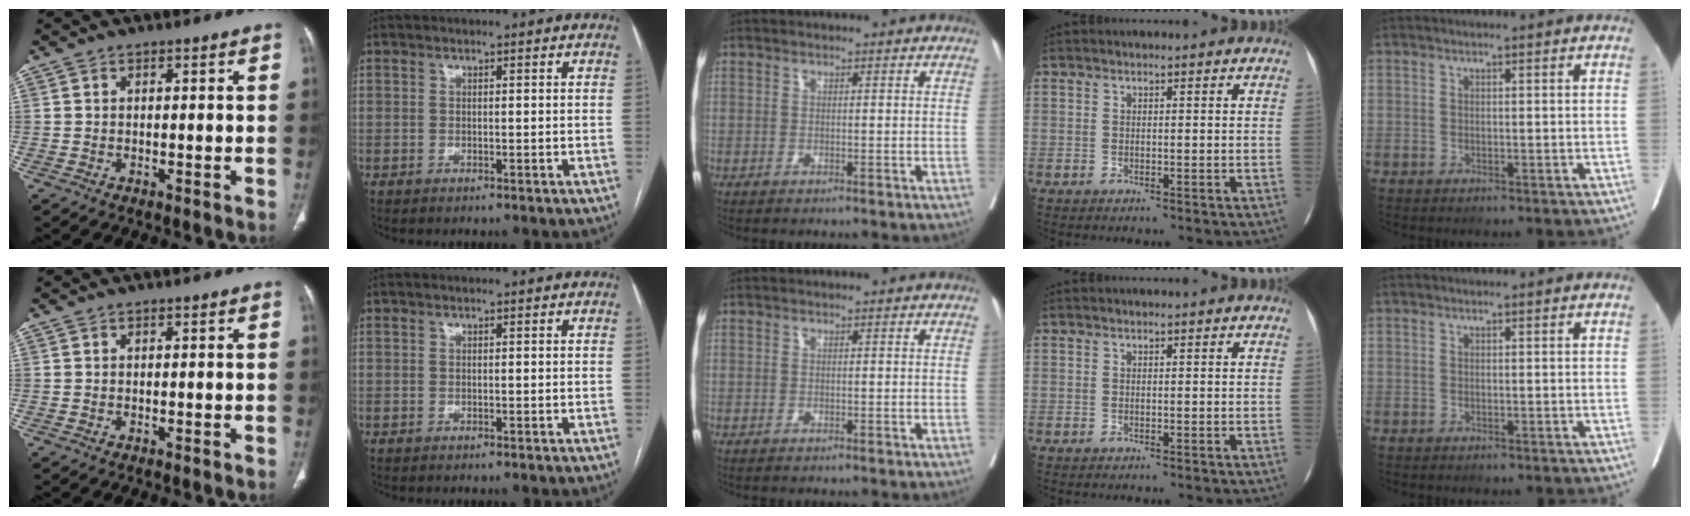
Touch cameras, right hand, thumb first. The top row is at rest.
{}